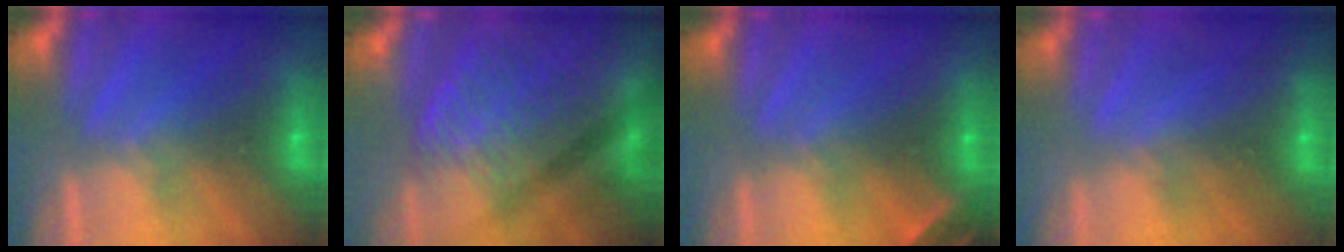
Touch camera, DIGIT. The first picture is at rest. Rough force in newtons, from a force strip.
{"total": 3.2}
{"total": 2.0}
{"total": 2.4}